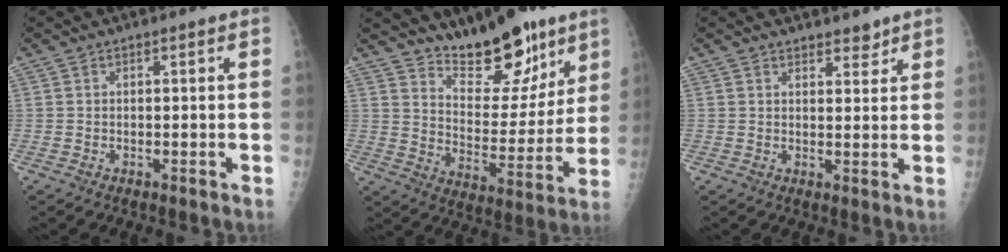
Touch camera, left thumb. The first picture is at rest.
{"total": 16.6, "force": [12.2, 6.7, 9.2], "torque": [-0.085, -0.088, 0.197]}
{"total": 2.8, "force": [2.4, 1.3, 0.8], "torque": [0.007, -0.016, 0.032]}